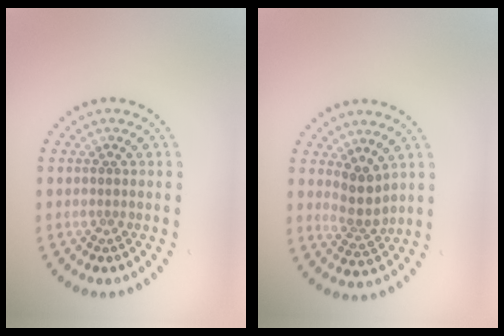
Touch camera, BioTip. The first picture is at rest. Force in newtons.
{"total": 2.5, "press": 2.0, "slide": 1.5}